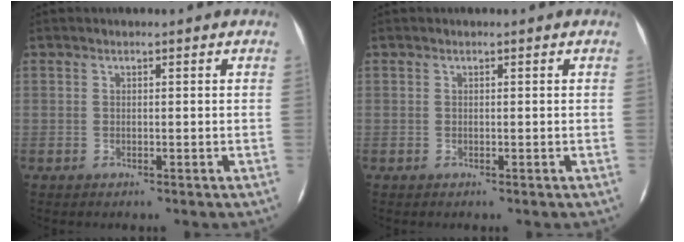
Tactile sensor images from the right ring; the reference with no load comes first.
{"total": 0.0}